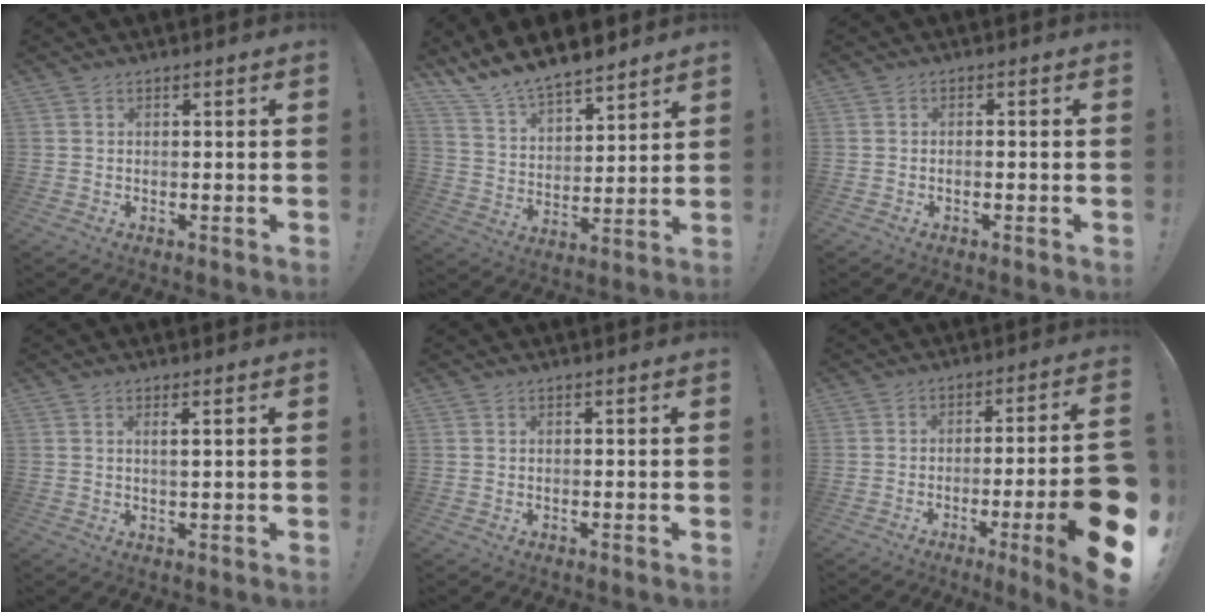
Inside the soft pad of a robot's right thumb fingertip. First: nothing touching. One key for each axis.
{"total": 10.5, "fx": 9.9, "fy": 2.4, "fz": 2.3, "tx": -0.074, "ty": -0.087, "tz": 0.183}
{"total": 1.1, "fx": -0.9, "fy": -0.1, "fz": 0.7, "tx": -0.019, "ty": 0.004, "tz": -0.014}
{"total": 1.8, "fx": 1.0, "fy": -0.5, "fz": 1.5, "tx": -0.014, "ty": -0.011, "tz": 0.012}
{"total": 0.0}
{"total": 14.5, "fx": -5.4, "fy": 1.2, "fz": 13.4, "tx": -0.193, "ty": 0.020, "tz": -0.075}